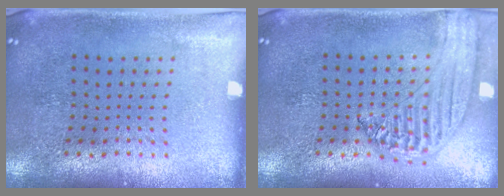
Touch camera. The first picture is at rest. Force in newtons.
{"total": 1.3, "press": 1.3, "slide": 0.1}